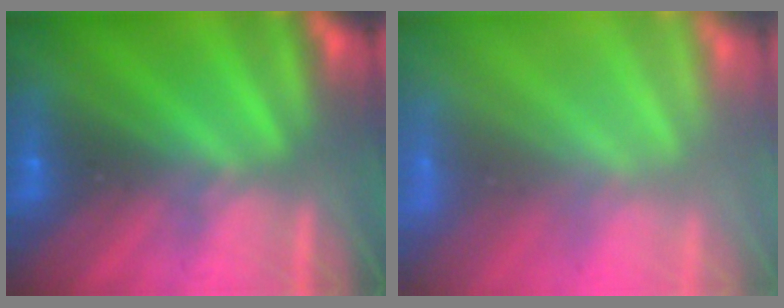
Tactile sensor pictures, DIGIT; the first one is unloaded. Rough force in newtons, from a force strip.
{"total": 7.8}